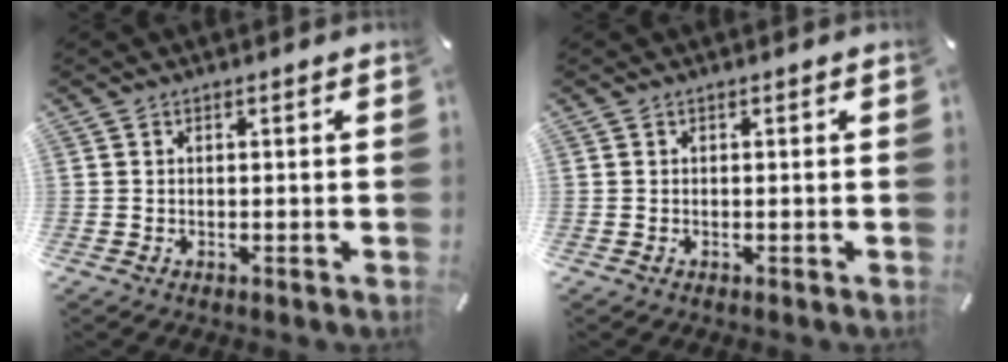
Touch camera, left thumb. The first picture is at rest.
{"total": 0.0}